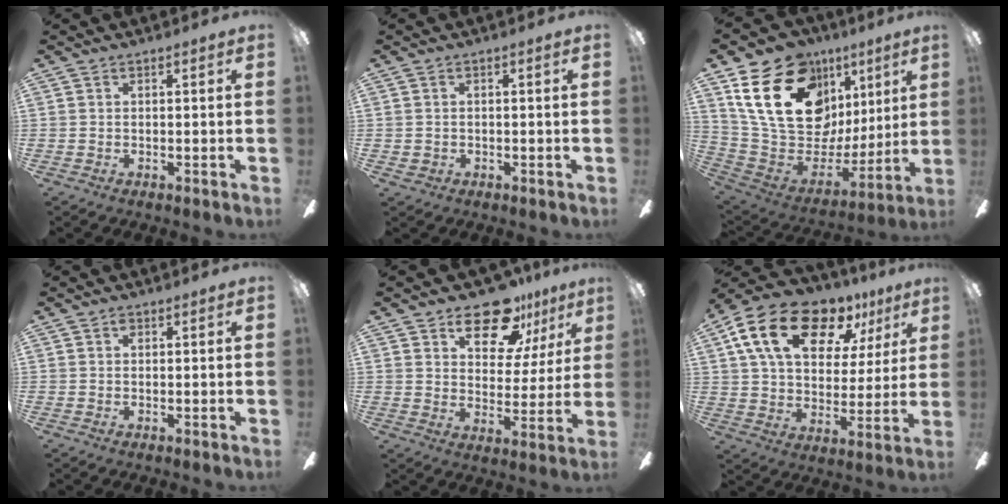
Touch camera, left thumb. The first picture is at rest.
{"total": 1.2, "force": [-0.4, 1.2, 0.2], "torque": [-0.005, 0.005, -0.011]}
{"total": 25.0, "force": [11.5, 16.4, 14.9], "torque": [-0.269, -0.049, 0.227]}
{"total": 0.9, "force": [0.2, 0.6, 0.6], "torque": [-0.012, 0.004, 0.003]}
{"total": 15.9, "force": [11.2, 8.0, 7.9], "torque": [-0.115, -0.064, 0.196]}
{"total": 20.4, "force": [11.5, 11.3, 12.5], "torque": [-0.214, -0.050, 0.203]}